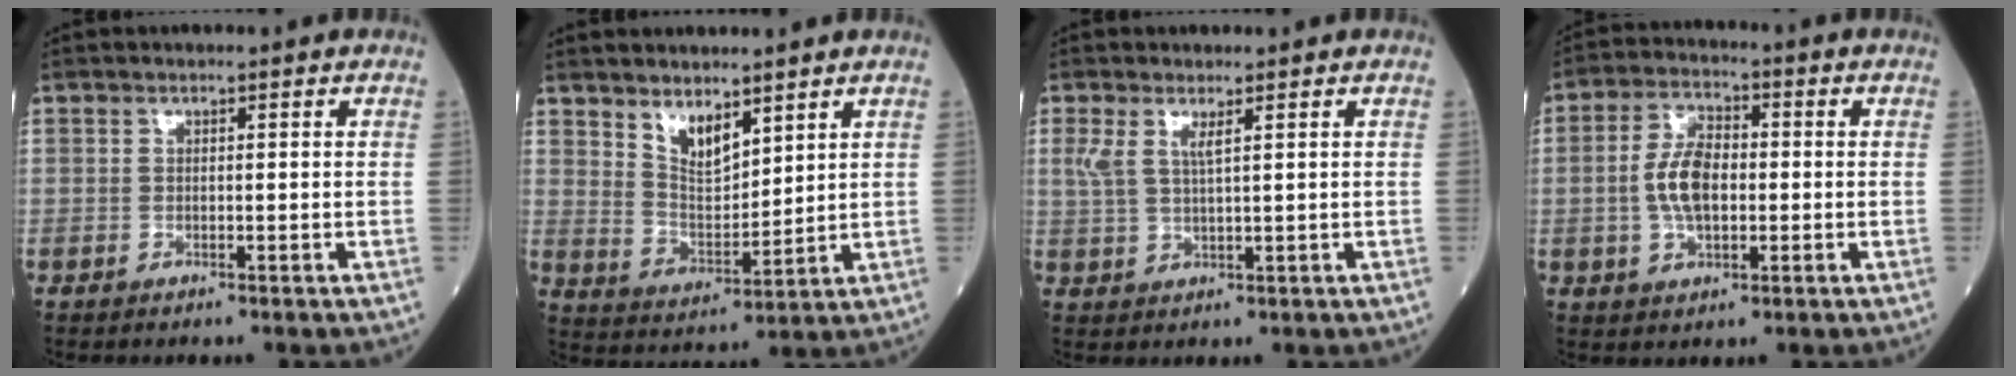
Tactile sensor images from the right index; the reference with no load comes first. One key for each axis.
{"total": 6.1, "fx": 4.4, "fy": 2.4, "fz": 3.5, "tx": -0.067, "ty": -0.011, "tz": 0.092}
{"total": 3.3, "fx": 1.6, "fy": 0.6, "fz": 2.8, "tx": -0.069, "ty": 0.008, "tz": 0.037}
{"total": 7.4, "fx": -0.5, "fy": 3.8, "fz": 6.3, "tx": -0.132, "ty": 0.012, "tz": -0.011}